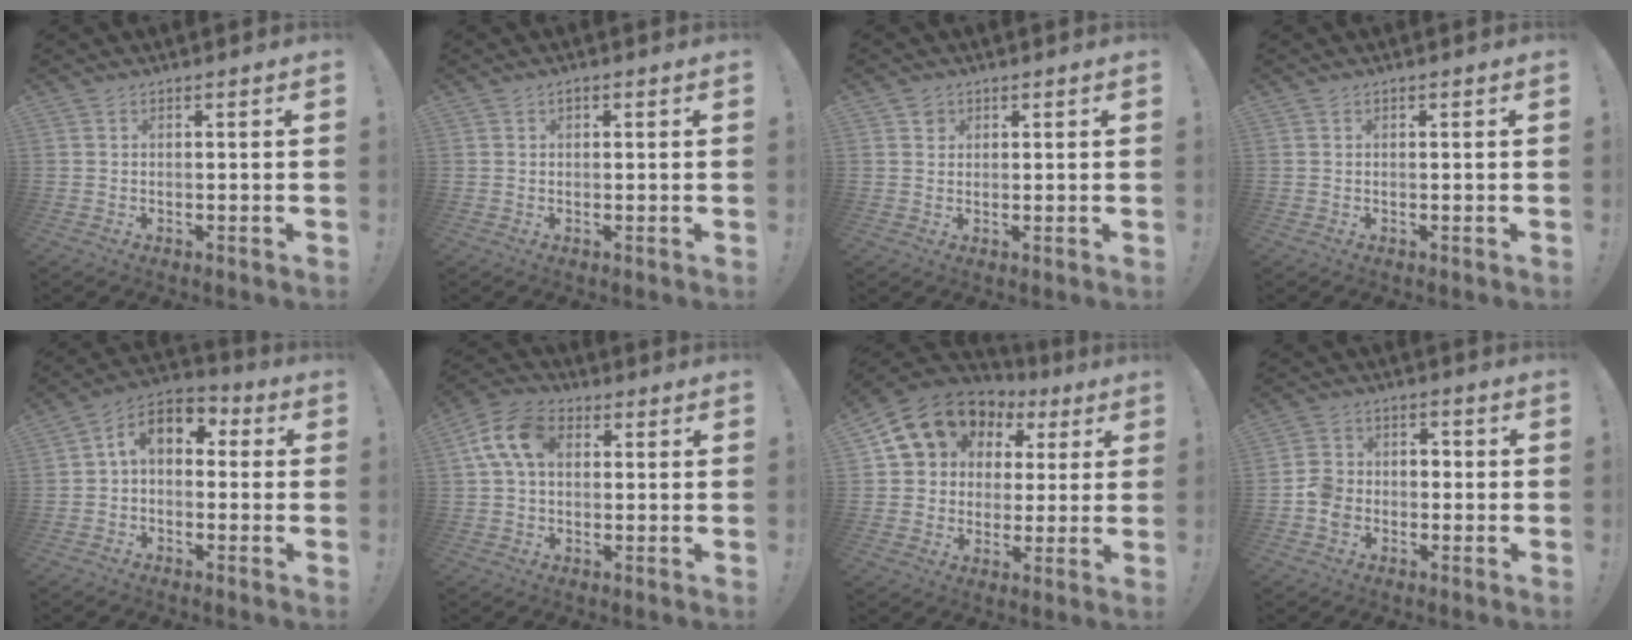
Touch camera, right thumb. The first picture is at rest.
{"total": 0.9, "force": [0.3, 0.6, 0.5], "torque": [-0.011, 0.003, 0.005]}
{"total": 2.2, "force": [1.2, 1.9, 0.4], "torque": [0.006, -0.004, 0.019]}
{"total": 0.0}
{"total": 8.9, "force": [2.1, 5.7, 6.5], "torque": [-0.112, 0.010, 0.047]}
{"total": 11.7, "force": [2.6, 7.7, 8.4], "torque": [-0.160, 0.017, 0.052]}
{"total": 13.5, "force": [6.4, 10.7, 5.0], "torque": [-0.079, -0.034, 0.131]}
{"total": 7.9, "force": [-3.8, 6.3, 2.8], "torque": [-0.042, 0.038, -0.070]}